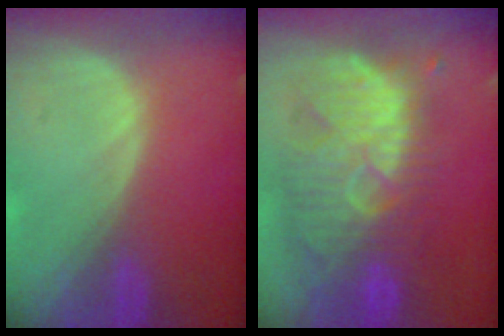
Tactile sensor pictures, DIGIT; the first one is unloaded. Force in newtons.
{"total": 11.5, "press": 10.9, "slide": 3.7}